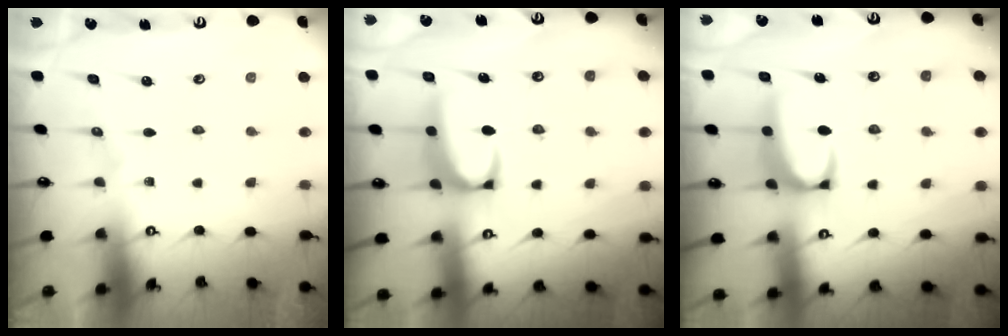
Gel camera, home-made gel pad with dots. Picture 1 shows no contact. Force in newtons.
{"total": 2.8, "press": 2.7, "slide": 0.9}
{"total": 2.8, "press": 2.7, "slide": 0.9}